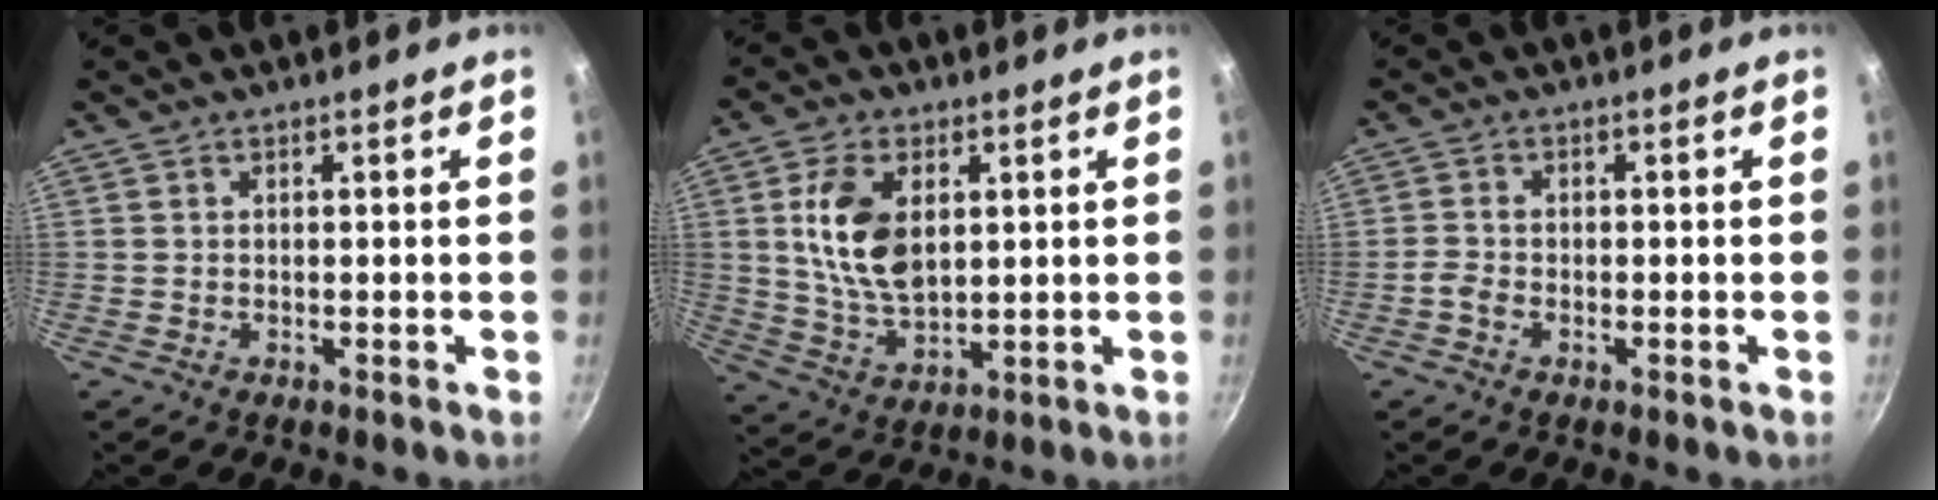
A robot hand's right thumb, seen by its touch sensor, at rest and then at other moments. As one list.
[{"total": 12.3, "force": [2.6, 7.3, 9.6], "torque": [-0.170, -0.013, 0.055]}, {"total": 2.0, "force": [-1.0, 1.2, 1.2], "torque": [-0.027, 0.010, -0.023]}]